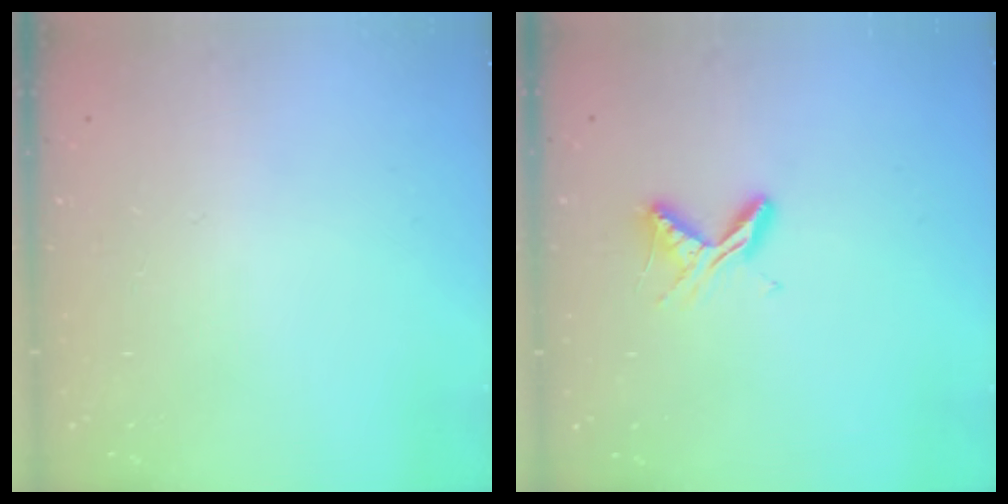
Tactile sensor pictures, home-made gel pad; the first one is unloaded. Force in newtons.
{"total": 6.5, "press": 6.4, "slide": 0.7}